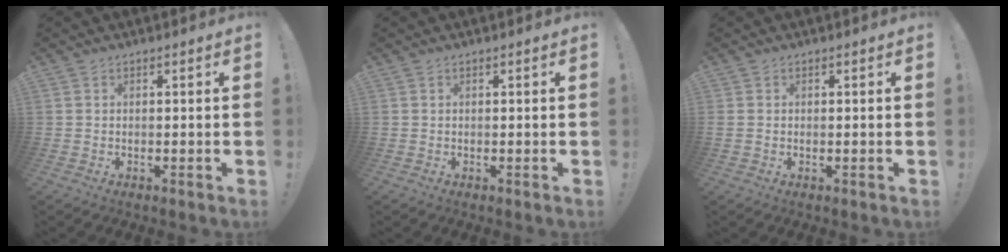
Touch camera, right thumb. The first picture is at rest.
{"total": 0.0}
{"total": 0.7, "force": [0.0, -0.2, 0.6], "torque": [-0.018, 0.001, 0.001]}